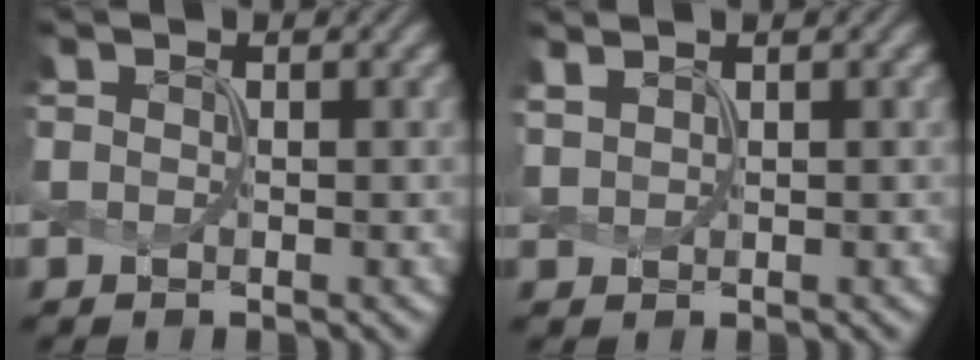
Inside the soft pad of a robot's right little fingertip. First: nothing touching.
{"total": 1.5, "force": [1.2, 0.4, 0.7], "torque": [-0.007, 0.001, 0.020]}